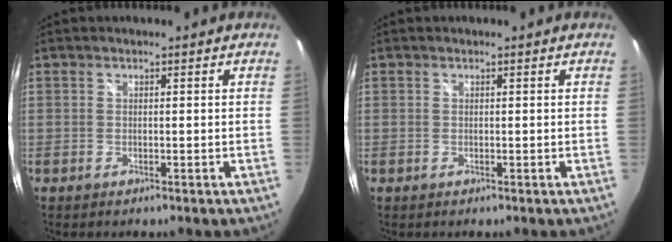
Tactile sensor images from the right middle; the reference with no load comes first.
{"total": 0.0}